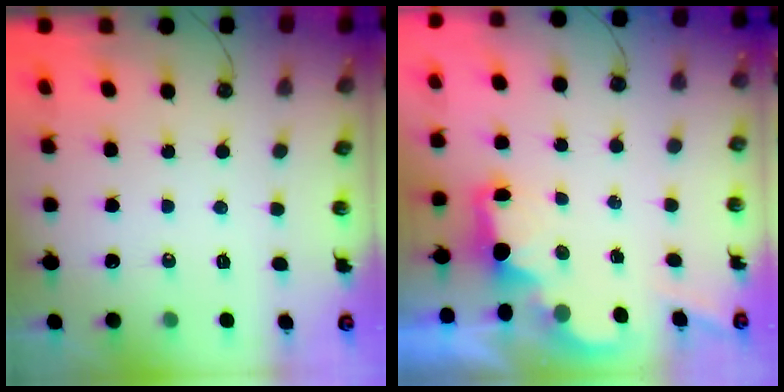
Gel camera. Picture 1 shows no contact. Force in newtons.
{"total": 2.1, "press": 1.9, "slide": 0.8}